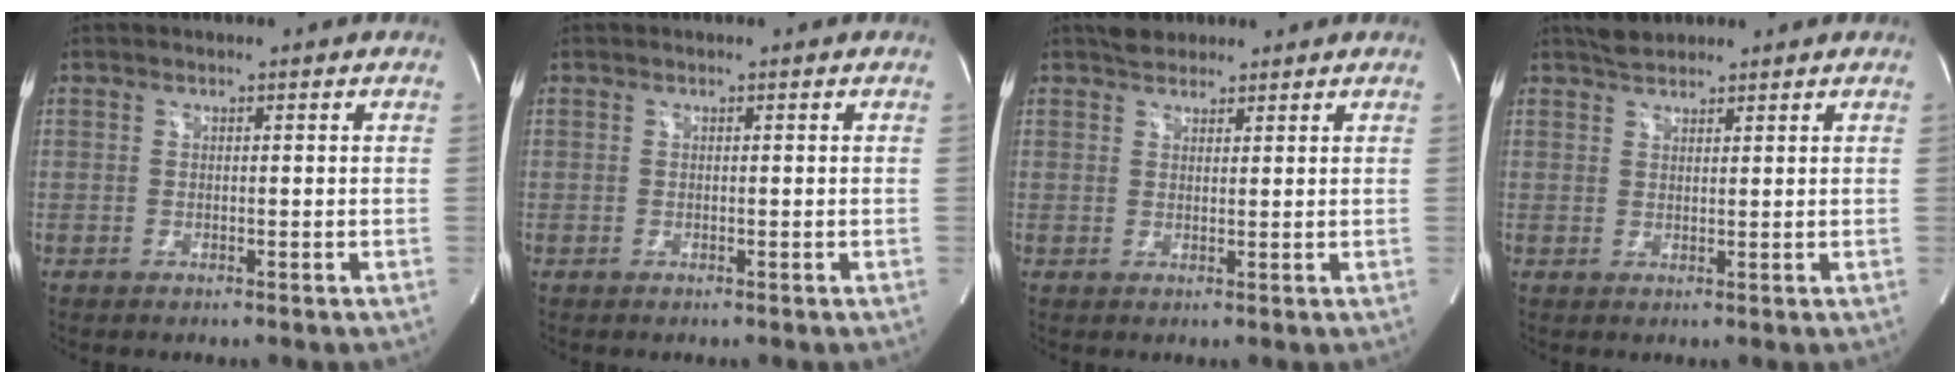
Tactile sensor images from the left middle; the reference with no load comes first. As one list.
[{"total": 0.0}, {"total": 3.2, "force": [2.6, 1.6, 0.8], "torque": [-0.018, 0.015, 0.042]}, {"total": 3.0, "force": [2.7, 1.0, 0.8], "torque": [-0.020, 0.012, 0.048]}]